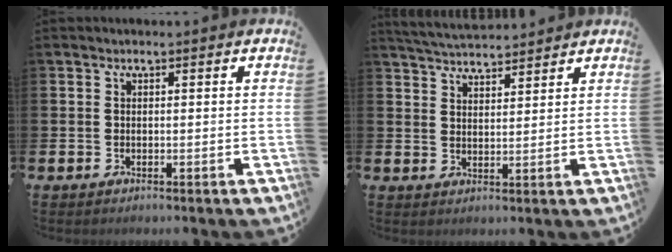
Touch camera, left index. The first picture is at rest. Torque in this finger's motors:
{"motor_torque": [0.68, -0.68, 0.12, 0.11]}